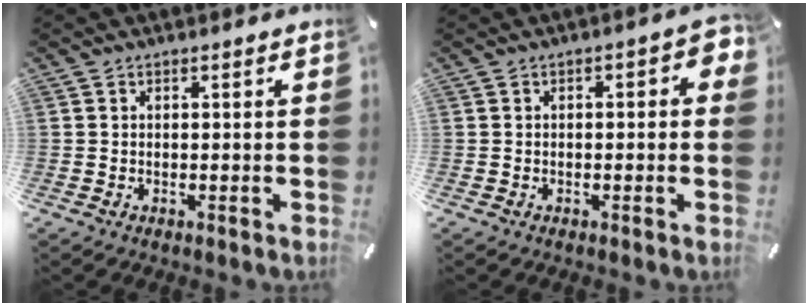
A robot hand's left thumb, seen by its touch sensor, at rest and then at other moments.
{"total": 3.1, "force": [-0.5, 1.4, 2.6], "torque": [-0.032, 0.004, -0.014]}